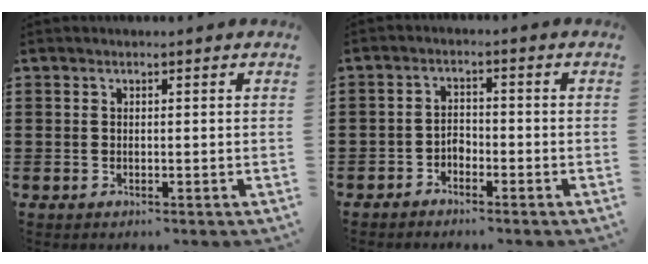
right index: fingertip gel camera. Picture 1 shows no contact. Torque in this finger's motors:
{"motor_torque": [1.09, 1.05, 0.22, 0.03]}